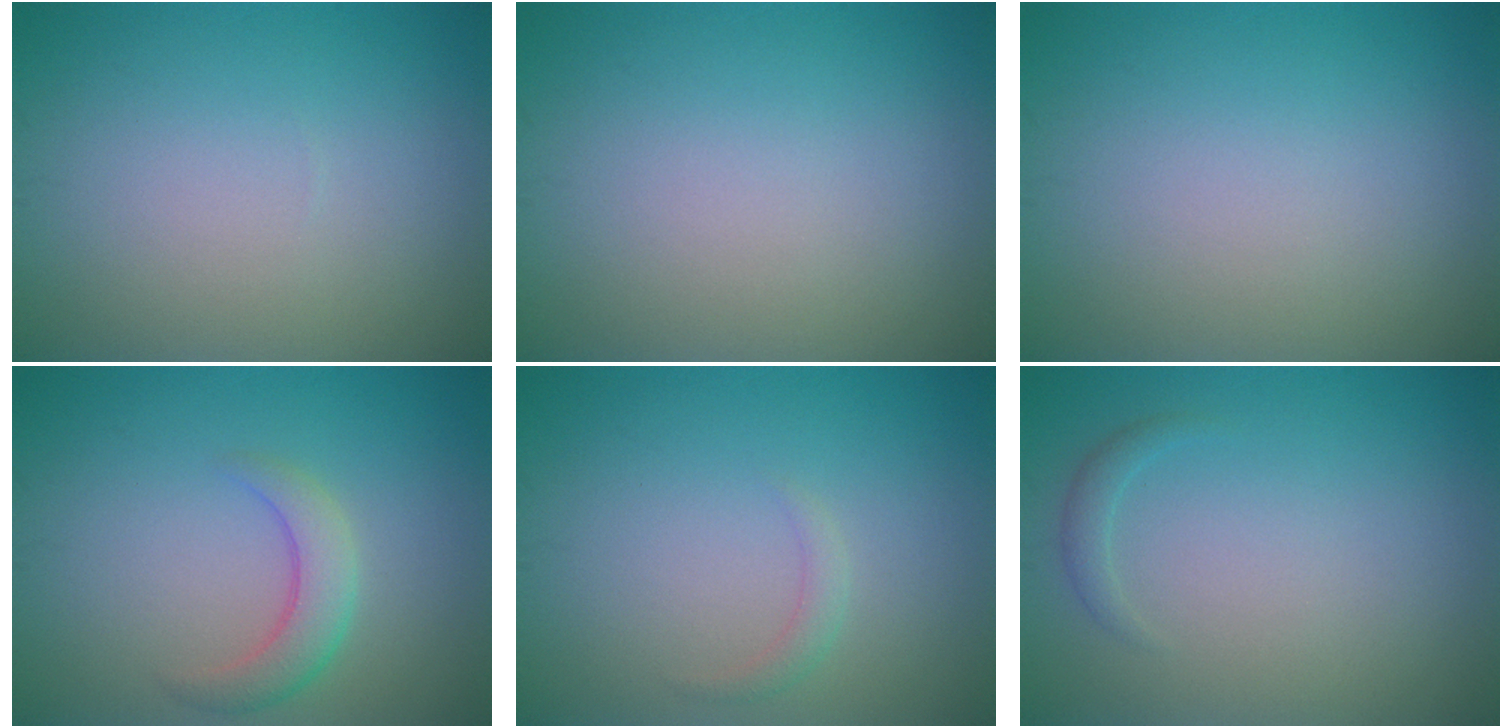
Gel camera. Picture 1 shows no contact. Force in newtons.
{"total": 0.0}
{"total": 0.0}
{"total": 2.9, "press": 2.9, "slide": 0.1}
{"total": 1.0, "press": 1.0, "slide": 0.0}
{"total": 0.9, "press": 0.9, "slide": 0.0}